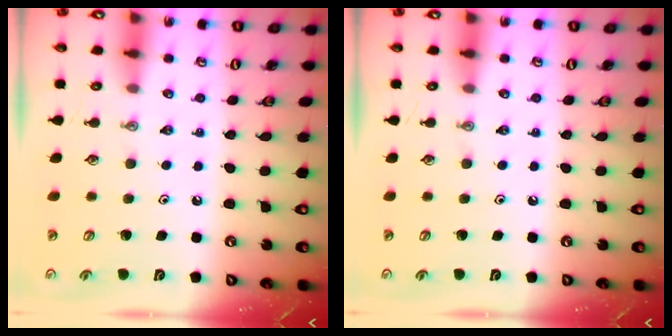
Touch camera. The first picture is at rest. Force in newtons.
{"total": 0.0}